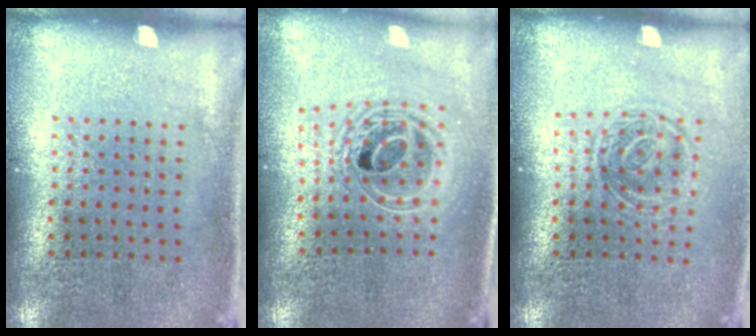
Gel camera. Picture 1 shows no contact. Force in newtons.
{"total": 2.0, "press": 1.6, "slide": 1.2}
{"total": 1.3, "press": 1.0, "slide": 0.8}